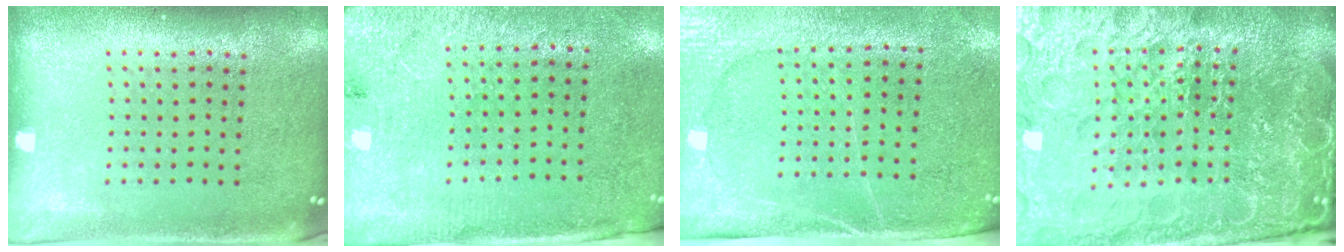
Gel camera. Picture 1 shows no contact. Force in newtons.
{"total": 2.6, "press": 2.2, "slide": 1.4}
{"total": 2.9, "press": 2.6, "slide": 1.3}
{"total": 6.9, "press": 6.0, "slide": 3.3}